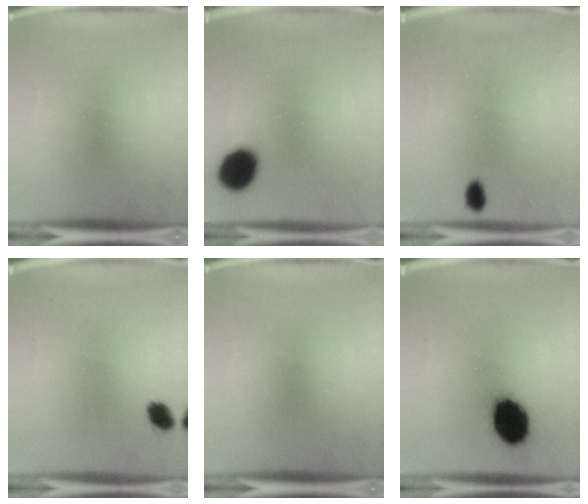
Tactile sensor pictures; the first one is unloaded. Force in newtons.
{"total": 11.4}
{"total": 2.4}
{"total": 2.8}
{"total": 0.0}
{"total": 14.4}